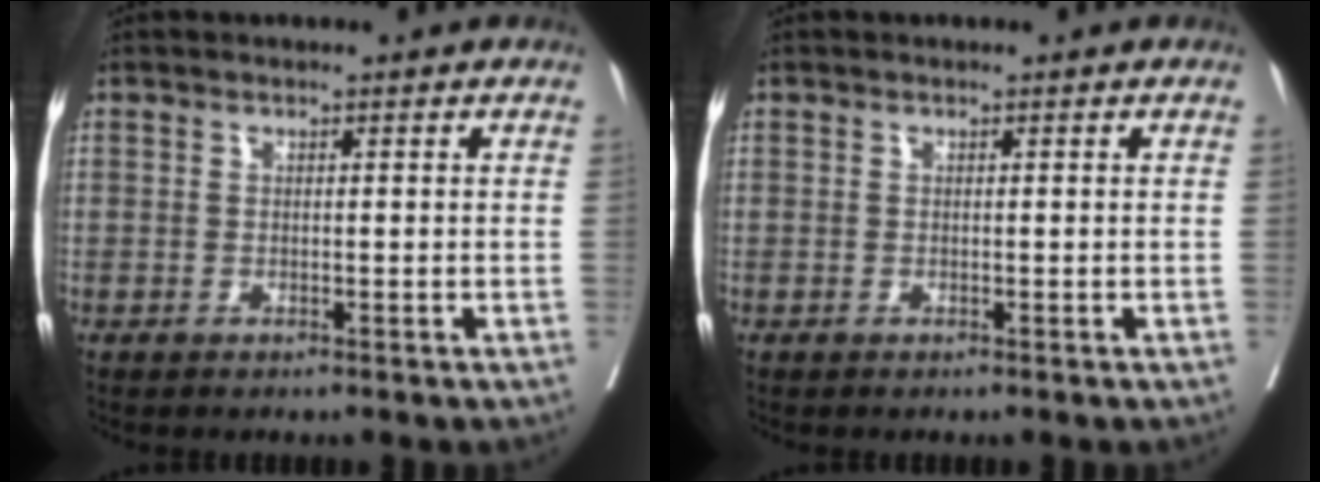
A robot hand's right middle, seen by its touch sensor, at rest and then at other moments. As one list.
[{"total": 0.0}]